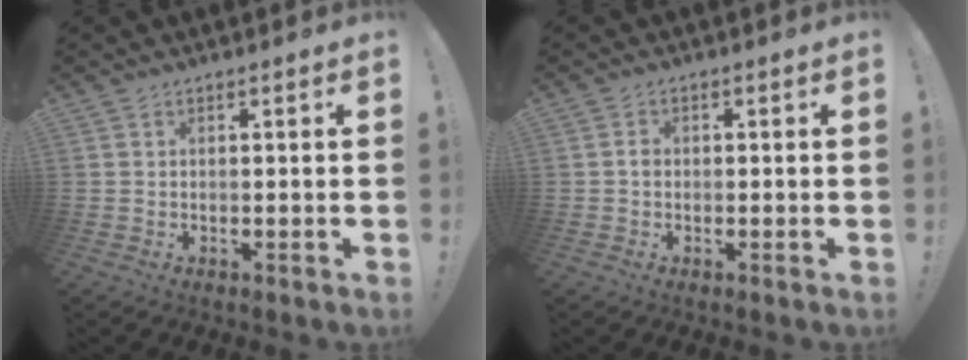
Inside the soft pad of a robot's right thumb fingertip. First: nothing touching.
{"total": 1.2, "force": [-0.5, 0.9, 0.6], "torque": [-0.007, 0.003, -0.011]}